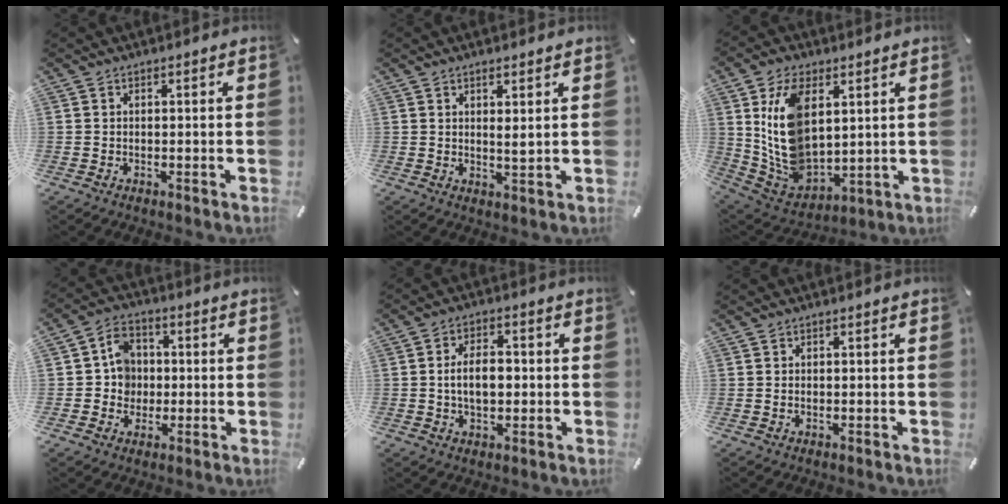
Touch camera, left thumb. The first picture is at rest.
{"total": 2.3, "force": [1.5, -0.2, 1.7], "torque": [-0.037, -0.005, 0.025]}
{"total": 14.8, "force": [4.6, 9.8, 10.1], "torque": [-0.231, -0.018, 0.085]}
{"total": 7.2, "force": [-0.3, 6.8, 2.1], "torque": [-0.037, 0.019, -0.004]}
{"total": 7.2, "force": [-0.4, 4.6, 5.5], "torque": [-0.094, 0.005, -0.012]}
{"total": 0.6, "force": [0.0, 0.4, 0.4], "torque": [-0.009, 0.001, -0.001]}